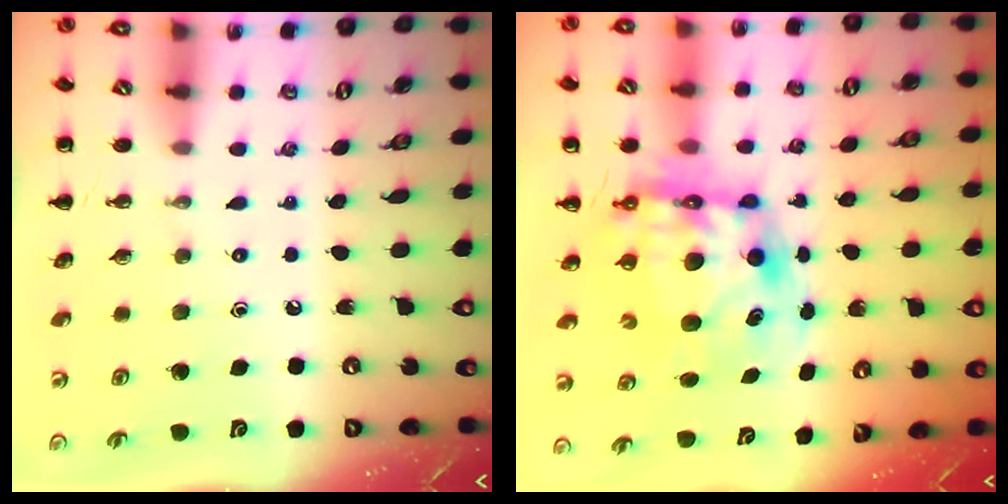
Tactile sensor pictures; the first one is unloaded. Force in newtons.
{"total": 11.7, "press": 11.3, "slide": 2.9}